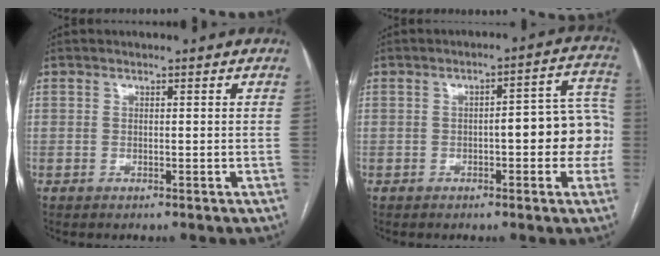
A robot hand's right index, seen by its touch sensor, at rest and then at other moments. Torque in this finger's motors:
{"motor_torque": [1.38, -0.27, 0.58, 0.10]}